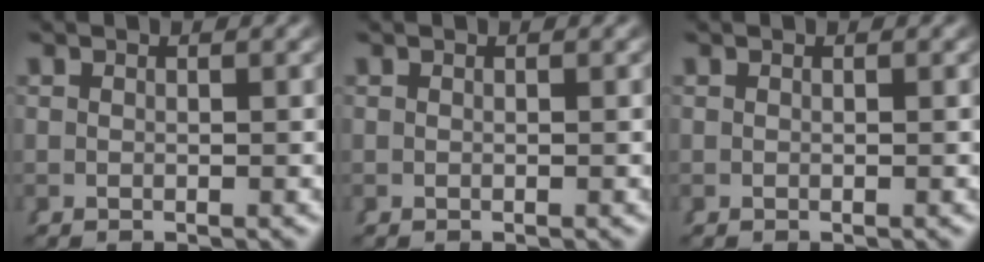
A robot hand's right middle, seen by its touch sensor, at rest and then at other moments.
{"total": 0.0}
{"total": 0.0}